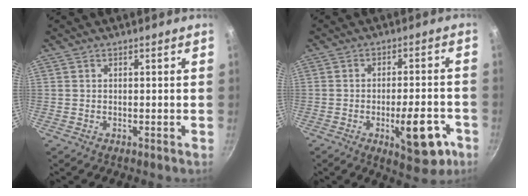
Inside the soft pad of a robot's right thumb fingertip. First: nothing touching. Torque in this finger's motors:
{"motor_torque": [1.42, 1.22, 1.03, -0.36, 0.31]}